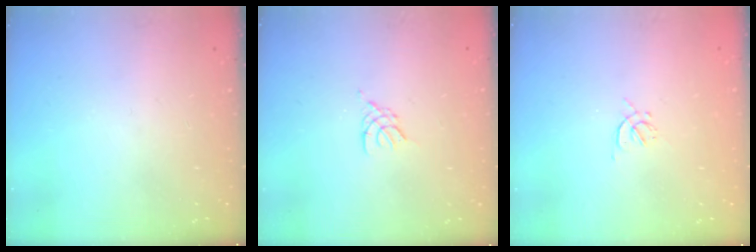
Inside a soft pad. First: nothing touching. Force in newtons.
{"total": 2.4, "press": 2.3, "slide": 0.5}
{"total": 1.2, "press": 1.2, "slide": 0.4}